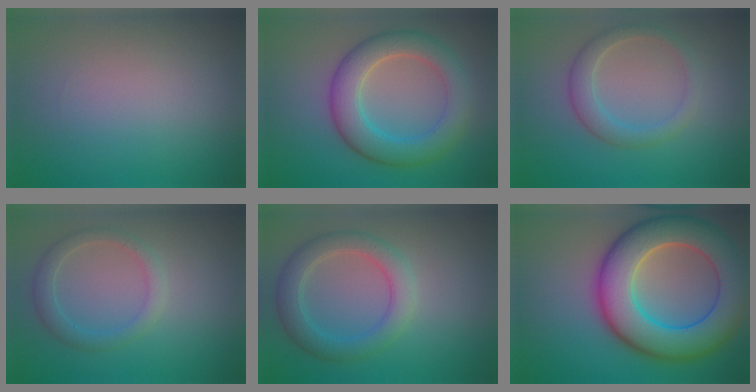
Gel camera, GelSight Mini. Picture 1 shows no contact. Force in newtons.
{"total": 5.8, "press": 5.8, "slide": 0.2}
{"total": 2.7, "press": 2.7, "slide": 0.1}
{"total": 2.2, "press": 2.2, "slide": 0.1}
{"total": 3.8, "press": 3.8, "slide": 0.1}
{"total": 11.1, "press": 11.1, "slide": 0.6}